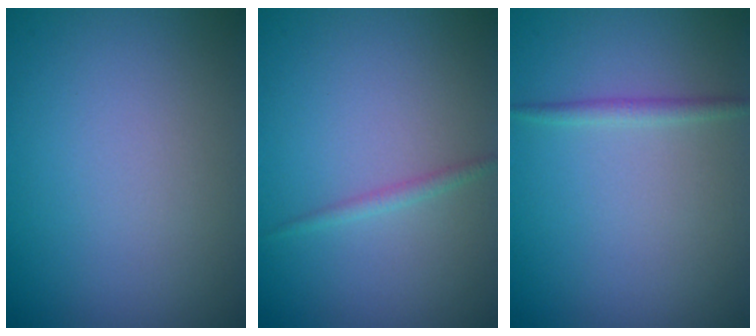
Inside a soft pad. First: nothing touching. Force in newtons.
{"total": 0.9, "press": 0.9, "slide": 0.1}
{"total": 1.1, "press": 1.1, "slide": 0.1}